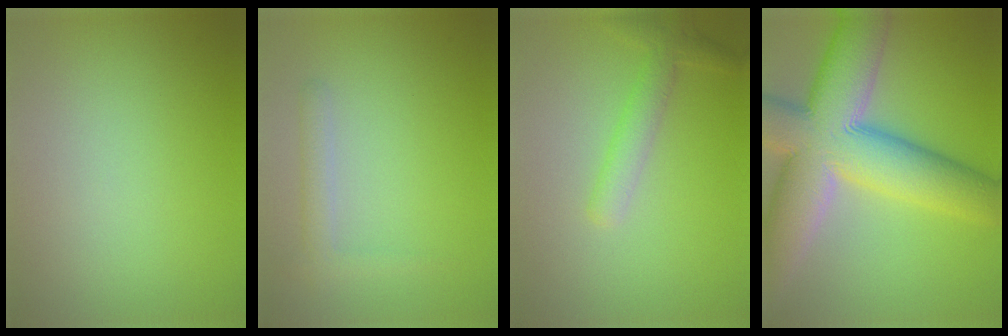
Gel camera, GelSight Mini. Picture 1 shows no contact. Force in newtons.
{"total": 1.8, "press": 1.8, "slide": 0.1}
{"total": 2.6, "press": 2.6, "slide": 0.1}
{"total": 14.4, "press": 14.3, "slide": 1.2}